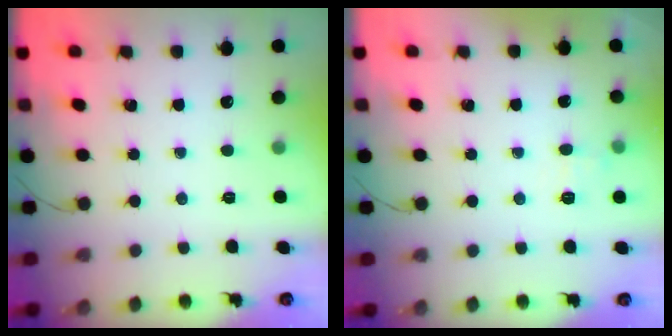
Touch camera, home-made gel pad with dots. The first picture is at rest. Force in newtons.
{"total": 5.1, "press": 4.8, "slide": 1.5}